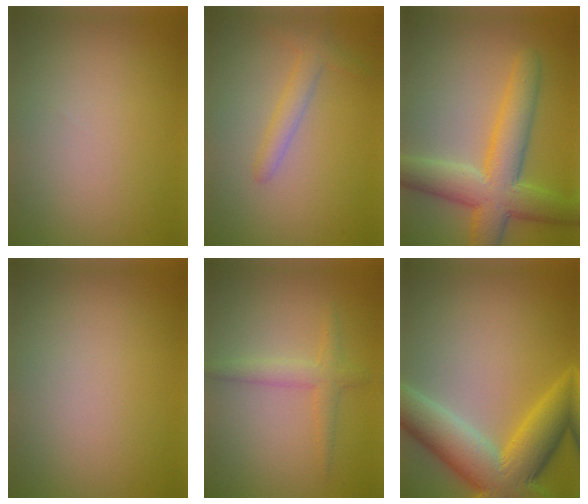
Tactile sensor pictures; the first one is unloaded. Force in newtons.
{"total": 2.1, "press": 2.1, "slide": 0.1}
{"total": 7.7, "press": 7.7, "slide": 0.5}
{"total": 0.0}
{"total": 2.3, "press": 2.3, "slide": 0.1}
{"total": 10.4, "press": 10.4, "slide": 0.5}